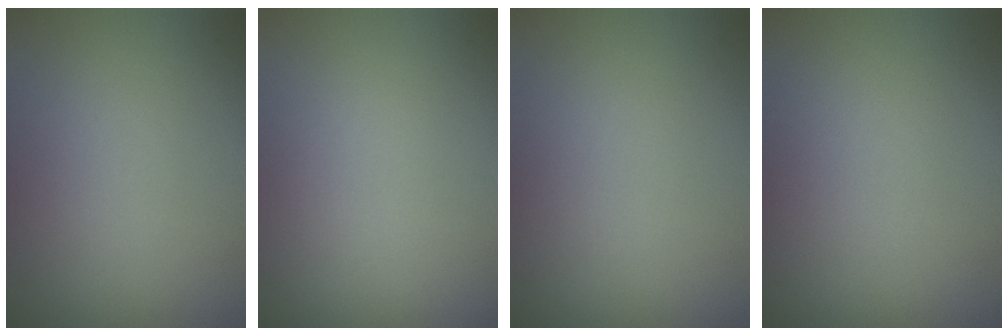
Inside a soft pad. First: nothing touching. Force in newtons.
{"total": 0.0}
{"total": 0.0}
{"total": 0.0}